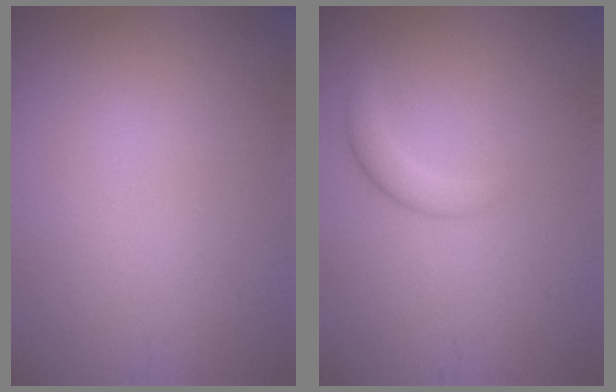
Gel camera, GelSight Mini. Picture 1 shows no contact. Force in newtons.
{"total": 1.6, "press": 1.6, "slide": 0.0}